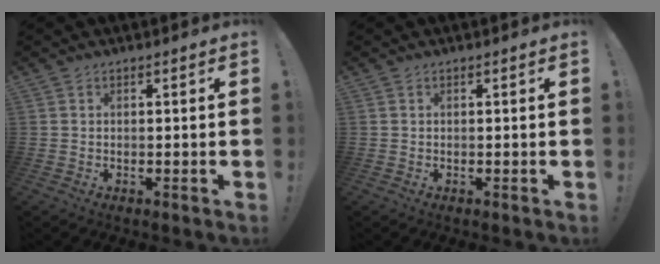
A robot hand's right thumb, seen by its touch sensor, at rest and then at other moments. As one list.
[{"total": 0.0}]